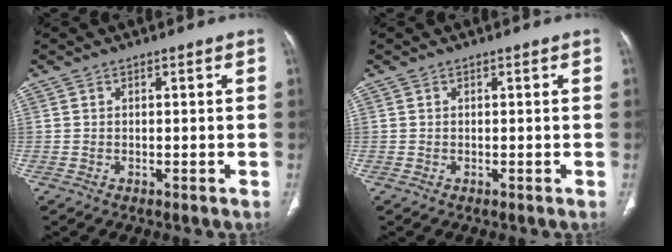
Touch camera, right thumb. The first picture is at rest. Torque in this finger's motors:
{"motor_torque": [-0.06, 0.15, -0.12, 0.10, 0.01]}